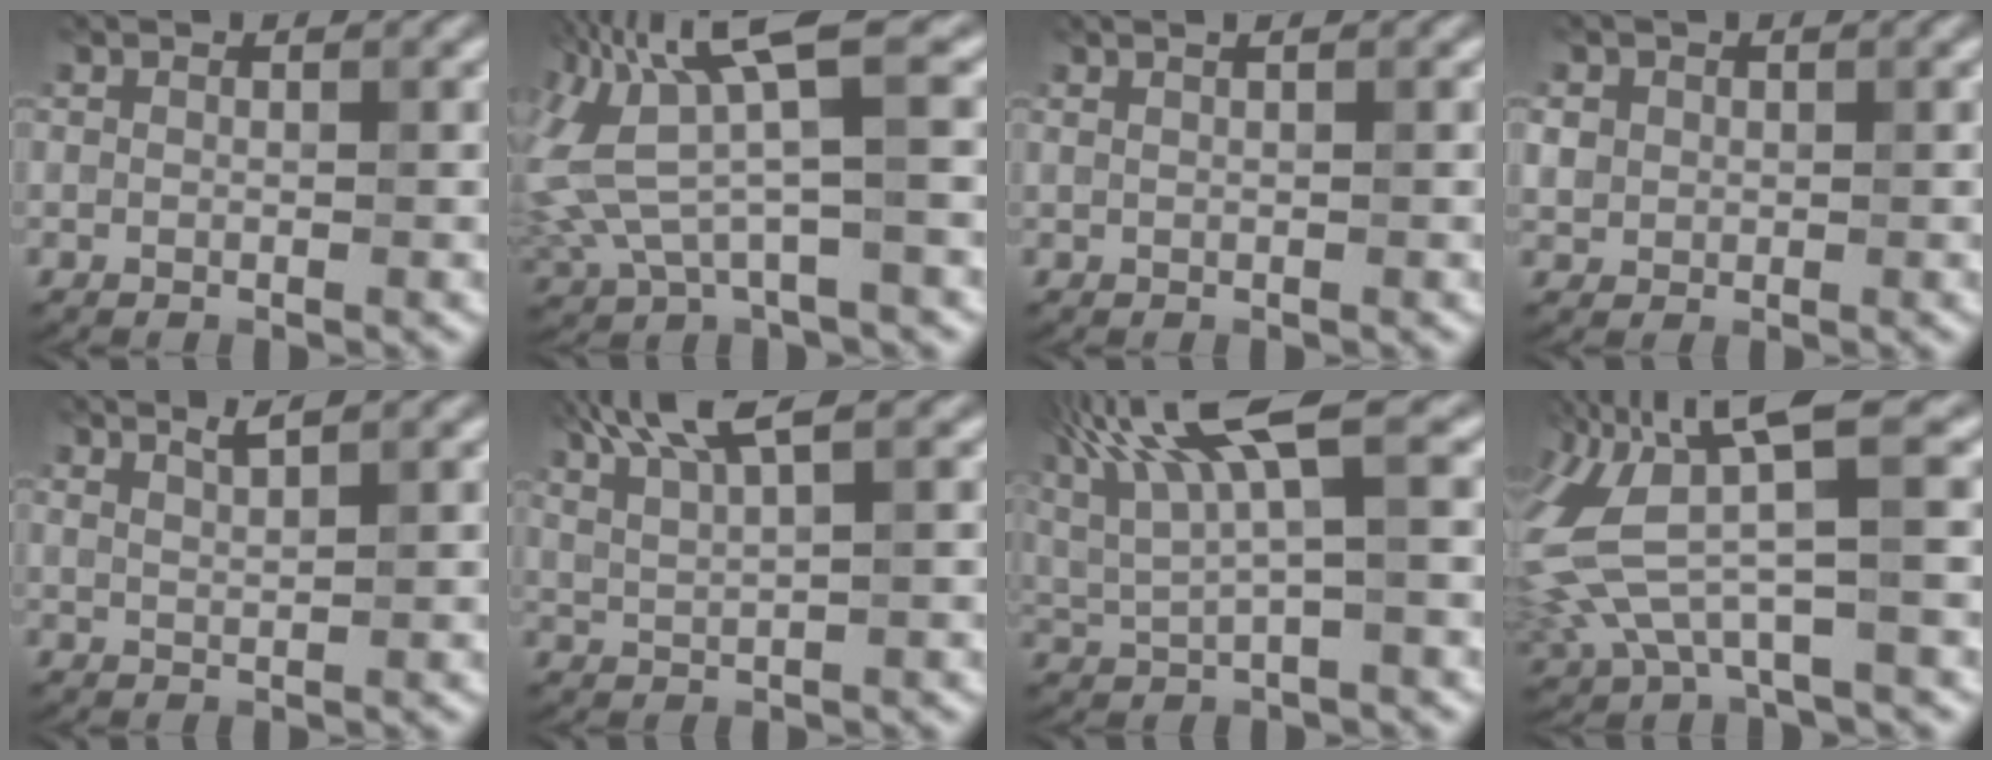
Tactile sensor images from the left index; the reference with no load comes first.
{"total": 7.8, "force": [2.1, 2.0, 7.3], "torque": [-0.164, 0.006, 0.034]}
{"total": 1.6, "force": [1.0, 0.7, 1.1], "torque": [-0.006, -0.006, 0.002]}
{"total": 1.4, "force": [0.3, 1.3, 0.3], "torque": [-0.003, -0.004, 0.007]}
{"total": 1.8, "force": [1.4, 0.4, 1.1], "torque": [-0.011, 0.005, 0.020]}
{"total": 6.2, "force": [4.0, 1.4, 4.6], "torque": [-0.080, 0.021, 0.063]}
{"total": 9.5, "force": [4.4, 2.2, 8.2], "torque": [-0.167, 0.017, 0.084]}
{"total": 9.2, "force": [2.3, 2.4, 8.6], "torque": [-0.199, 0.003, 0.037]}